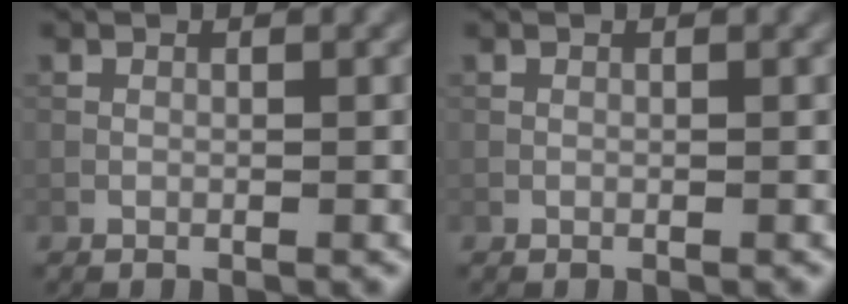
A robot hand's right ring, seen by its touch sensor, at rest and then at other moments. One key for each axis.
{"total": 0.0}